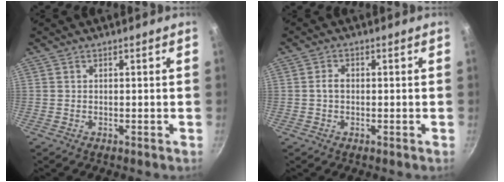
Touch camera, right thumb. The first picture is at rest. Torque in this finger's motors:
{"motor_torque": [0.40, 0.72, 0.47, -0.33, -0.03]}